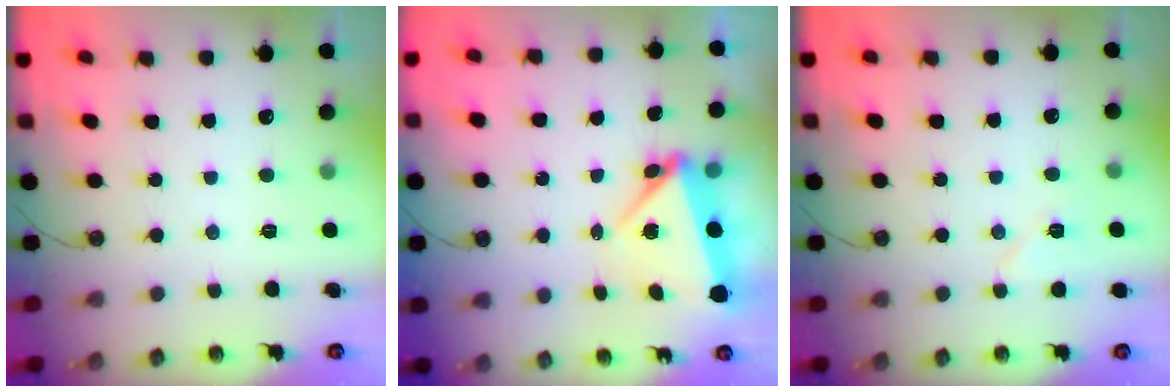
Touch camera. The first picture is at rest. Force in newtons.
{"total": 5.2, "press": 4.9, "slide": 1.8}
{"total": 6.0, "press": 5.9, "slide": 1.1}